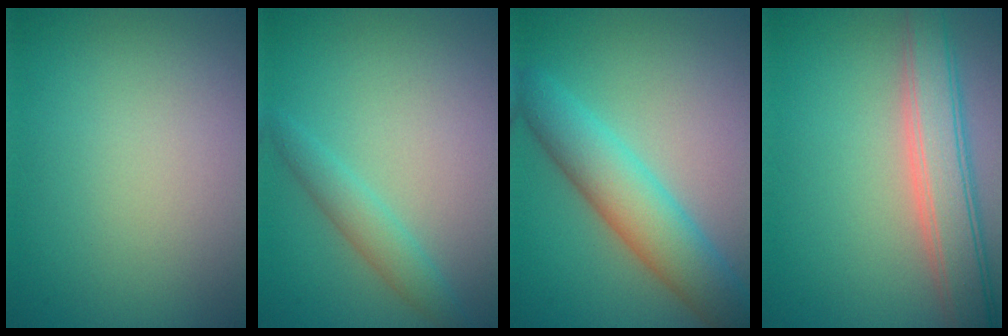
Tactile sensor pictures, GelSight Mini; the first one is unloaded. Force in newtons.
{"total": 2.2, "press": 2.2, "slide": 0.1}
{"total": 6.3, "press": 6.3, "slide": 0.1}
{"total": 5.3, "press": 5.3, "slide": 0.3}